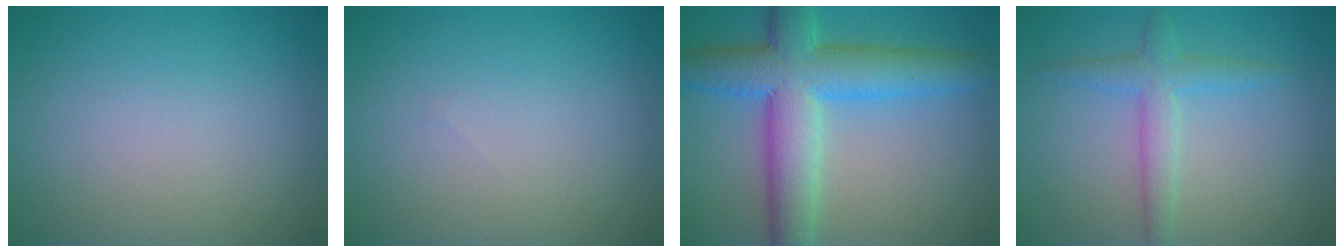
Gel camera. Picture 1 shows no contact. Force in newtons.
{"total": 0.0}
{"total": 9.1, "press": 9.1, "slide": 0.2}
{"total": 2.8, "press": 2.8, "slide": 0.1}